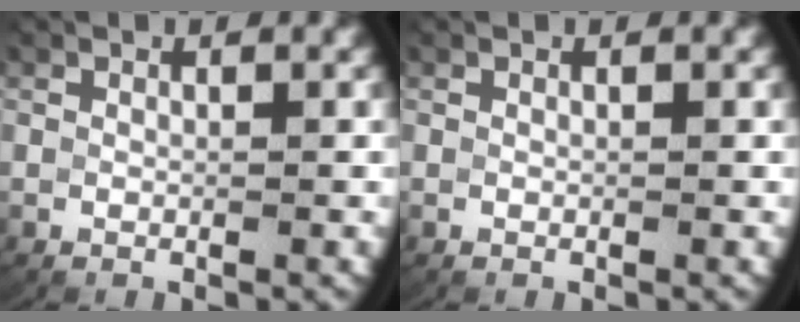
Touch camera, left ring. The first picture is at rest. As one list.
[{"total": 0.0}]